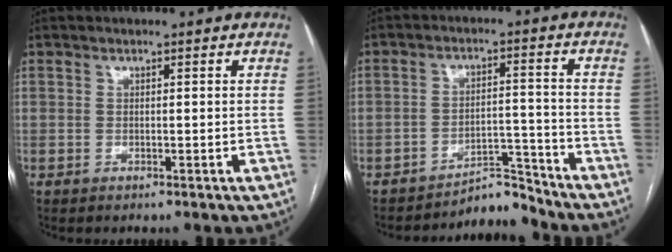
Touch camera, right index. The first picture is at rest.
{"total": 4.9, "force": [-4.8, 0.4, -0.6], "torque": [0.018, 0.025, -0.073]}